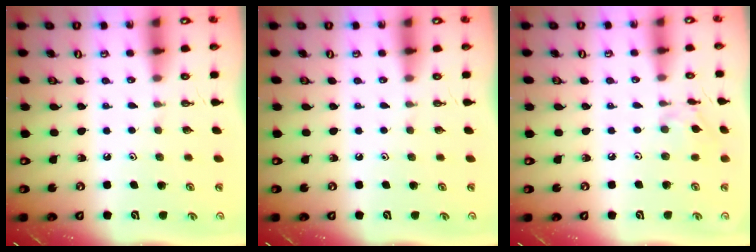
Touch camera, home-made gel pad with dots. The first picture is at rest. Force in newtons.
{"total": 0.0}
{"total": 5.7, "press": 5.6, "slide": 0.4}